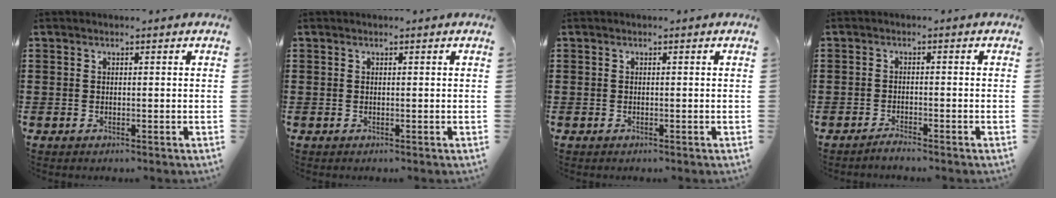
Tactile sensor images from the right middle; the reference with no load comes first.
{"total": 0.0}
{"total": 0.0}
{"total": 1.4, "force": [-1.3, 0.0, 0.5], "torque": [-0.010, -0.002, -0.025]}